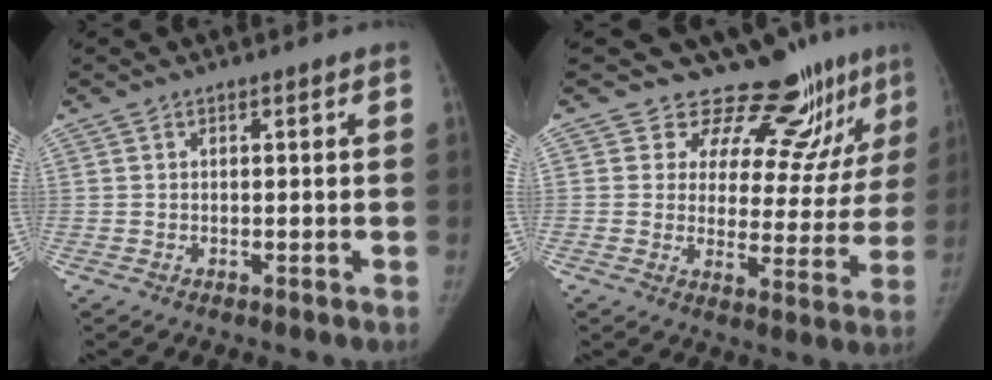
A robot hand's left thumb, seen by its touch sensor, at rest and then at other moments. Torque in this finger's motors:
{"motor_torque": [0.05, -0.05, -0.36, 0.16, -0.01]}